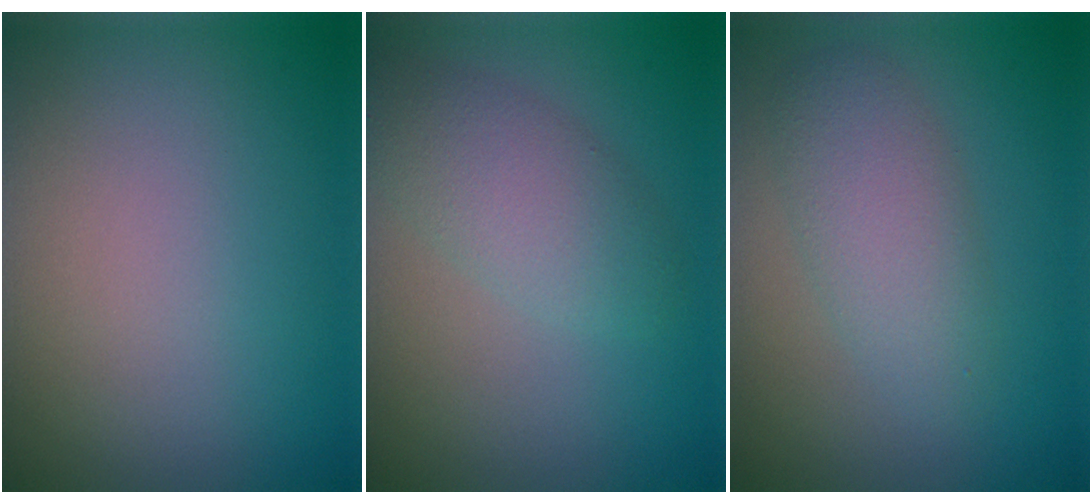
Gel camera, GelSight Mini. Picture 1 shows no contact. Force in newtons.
{"total": 3.6, "press": 3.6, "slide": 0.1}
{"total": 3.6, "press": 3.6, "slide": 0.2}